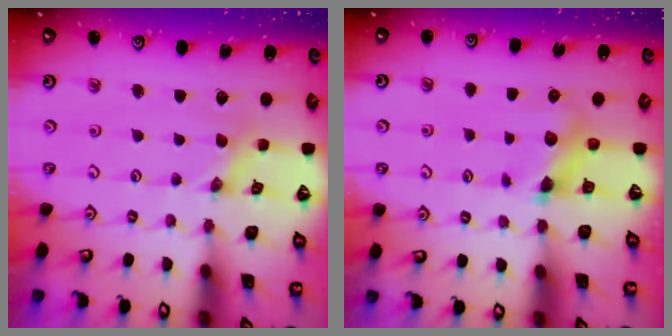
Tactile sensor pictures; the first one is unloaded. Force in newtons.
{"total": 6.5, "press": 6.5, "slide": 0.2}